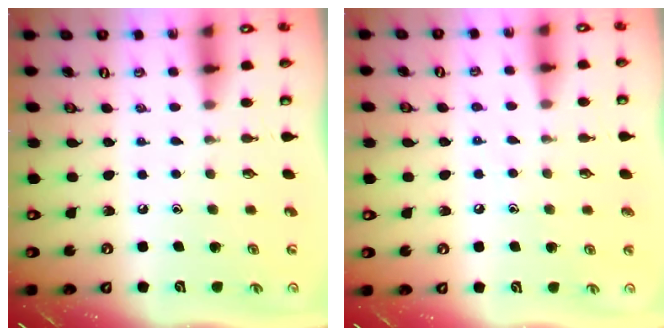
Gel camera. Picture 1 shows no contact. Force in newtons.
{"total": 5.8, "press": 5.8, "slide": 0.7}